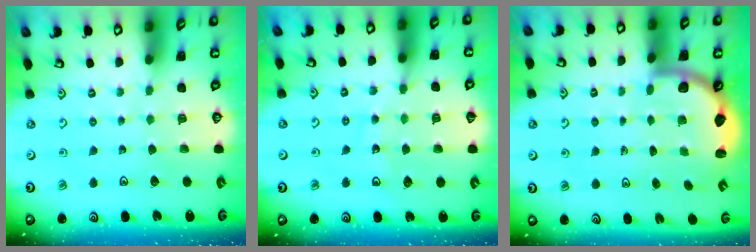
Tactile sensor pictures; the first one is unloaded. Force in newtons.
{"total": 10.2, "press": 9.7, "slide": 3.3}
{"total": 2.6, "press": 2.5, "slide": 0.6}